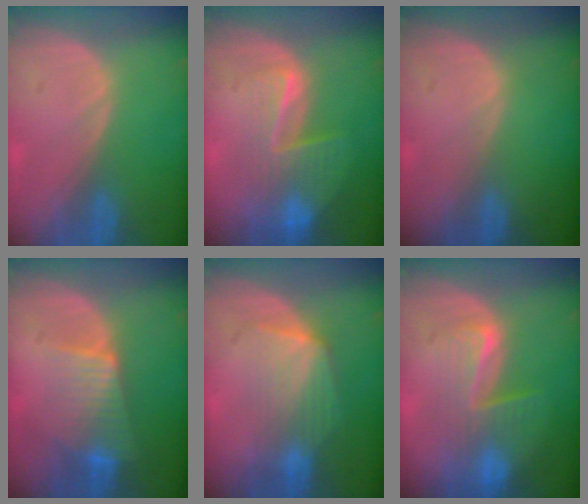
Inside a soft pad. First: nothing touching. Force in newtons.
{"total": 8.2, "press": 7.1, "slide": 4.3}
{"total": 0.0}
{"total": 6.9, "press": 6.1, "slide": 3.1}
{"total": 7.2, "press": 6.7, "slide": 2.6}
{"total": 7.1, "press": 6.9, "slide": 1.9}